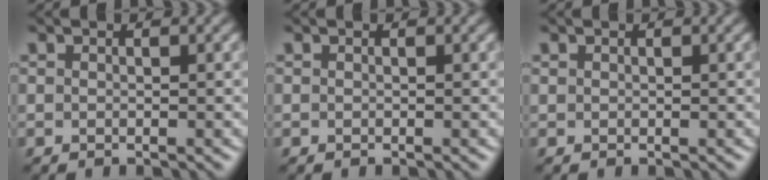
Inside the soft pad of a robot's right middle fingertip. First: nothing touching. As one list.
[{"total": 0.0}, {"total": 0.0}]